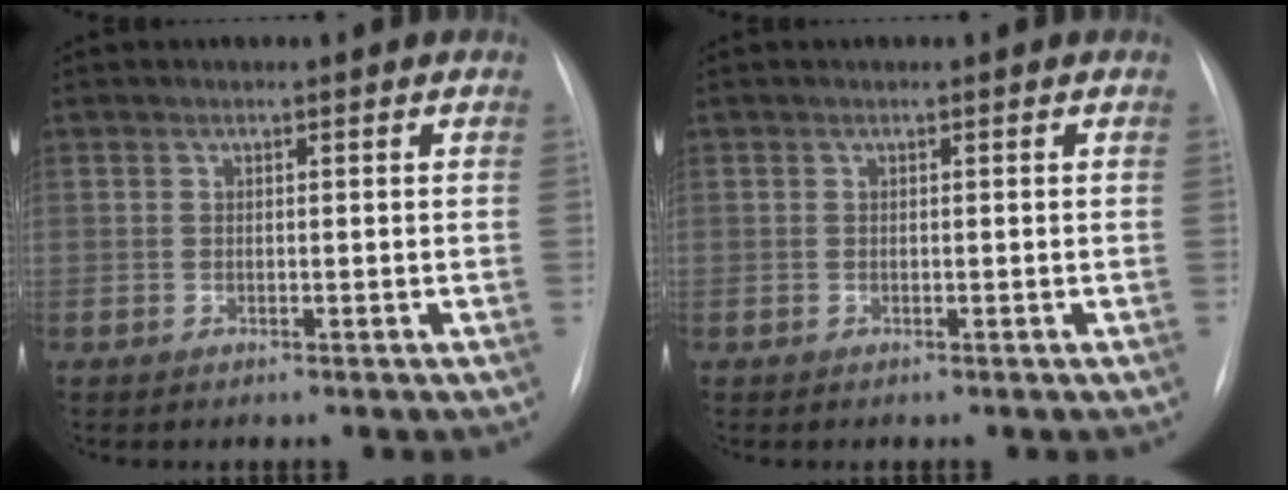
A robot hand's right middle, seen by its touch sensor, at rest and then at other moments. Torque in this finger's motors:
{"motor_torque": [0.13, -0.16, 0.03, 0.01]}